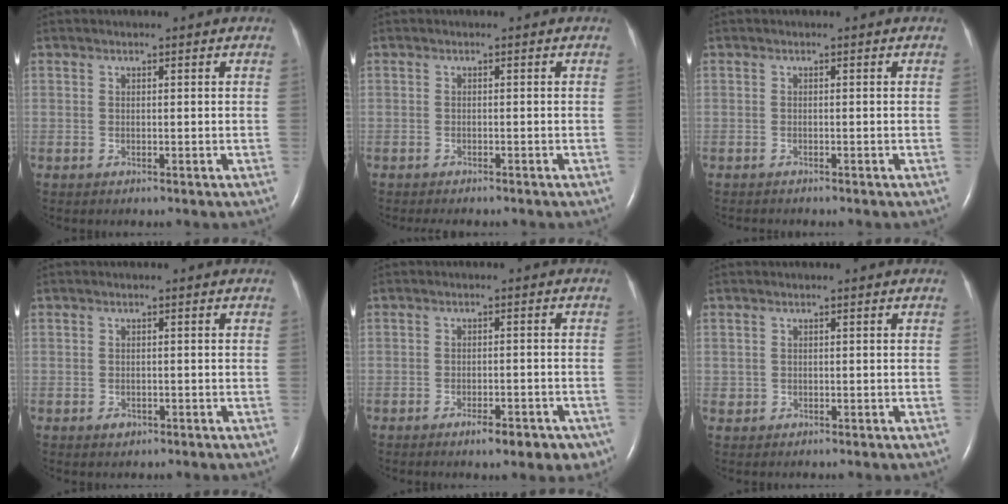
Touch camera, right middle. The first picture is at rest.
{"total": 3.8, "force": [-3.4, 0.9, 1.5], "torque": [-0.018, -0.006, -0.042]}
{"total": 2.0, "force": [-1.8, 0.3, 0.8], "torque": [-0.016, -0.004, -0.021]}
{"total": 1.2, "force": [-0.7, 0.9, 0.5], "torque": [-0.010, 0.001, -0.006]}
{"total": 6.1, "force": [-4.1, 2.0, 4.0], "torque": [-0.039, 0.000, -0.053]}
{"total": 0.7, "force": [-0.1, 0.7, 0.1], "torque": [0.002, 0.004, -0.001]}